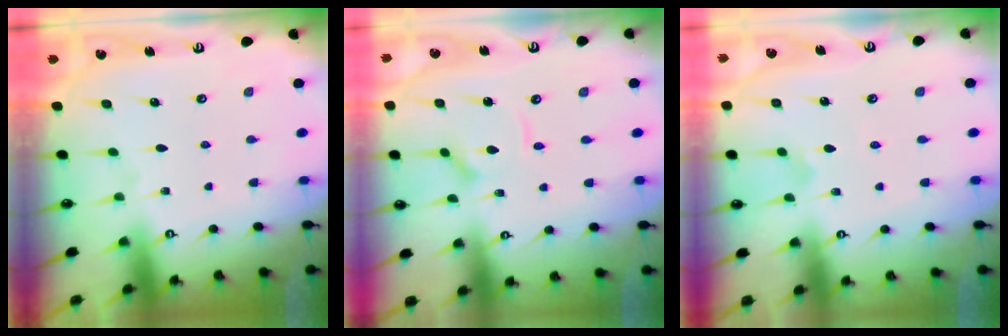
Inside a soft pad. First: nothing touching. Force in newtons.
{"total": 6.0, "press": 6.0, "slide": 0.8}
{"total": 2.5, "press": 2.5, "slide": 0.2}